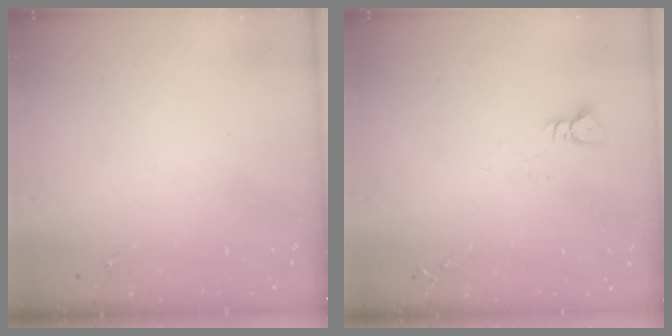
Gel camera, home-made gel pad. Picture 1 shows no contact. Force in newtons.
{"total": 3.0, "press": 3.0, "slide": 0.3}